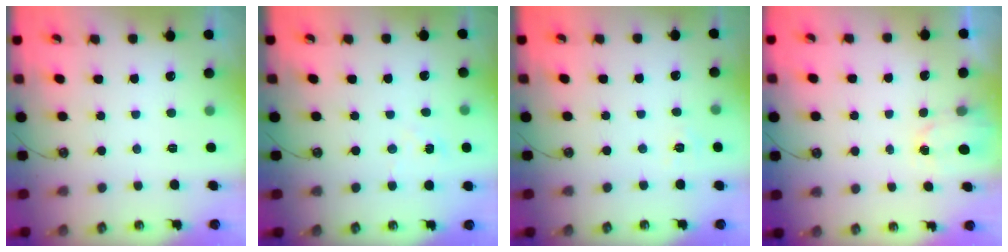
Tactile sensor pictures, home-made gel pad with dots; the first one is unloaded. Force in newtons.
{"total": 3.9, "press": 3.9, "slide": 0.3}
{"total": 3.5, "press": 3.5, "slide": 0.5}
{"total": 1.5, "press": 1.5, "slide": 0.3}